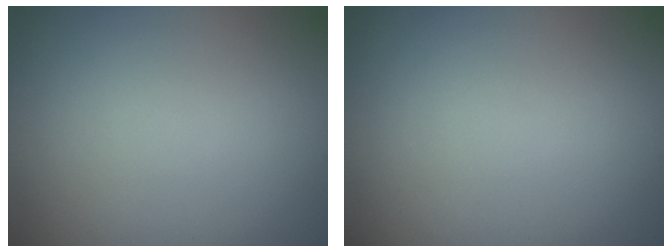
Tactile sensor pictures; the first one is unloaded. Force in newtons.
{"total": 0.0}